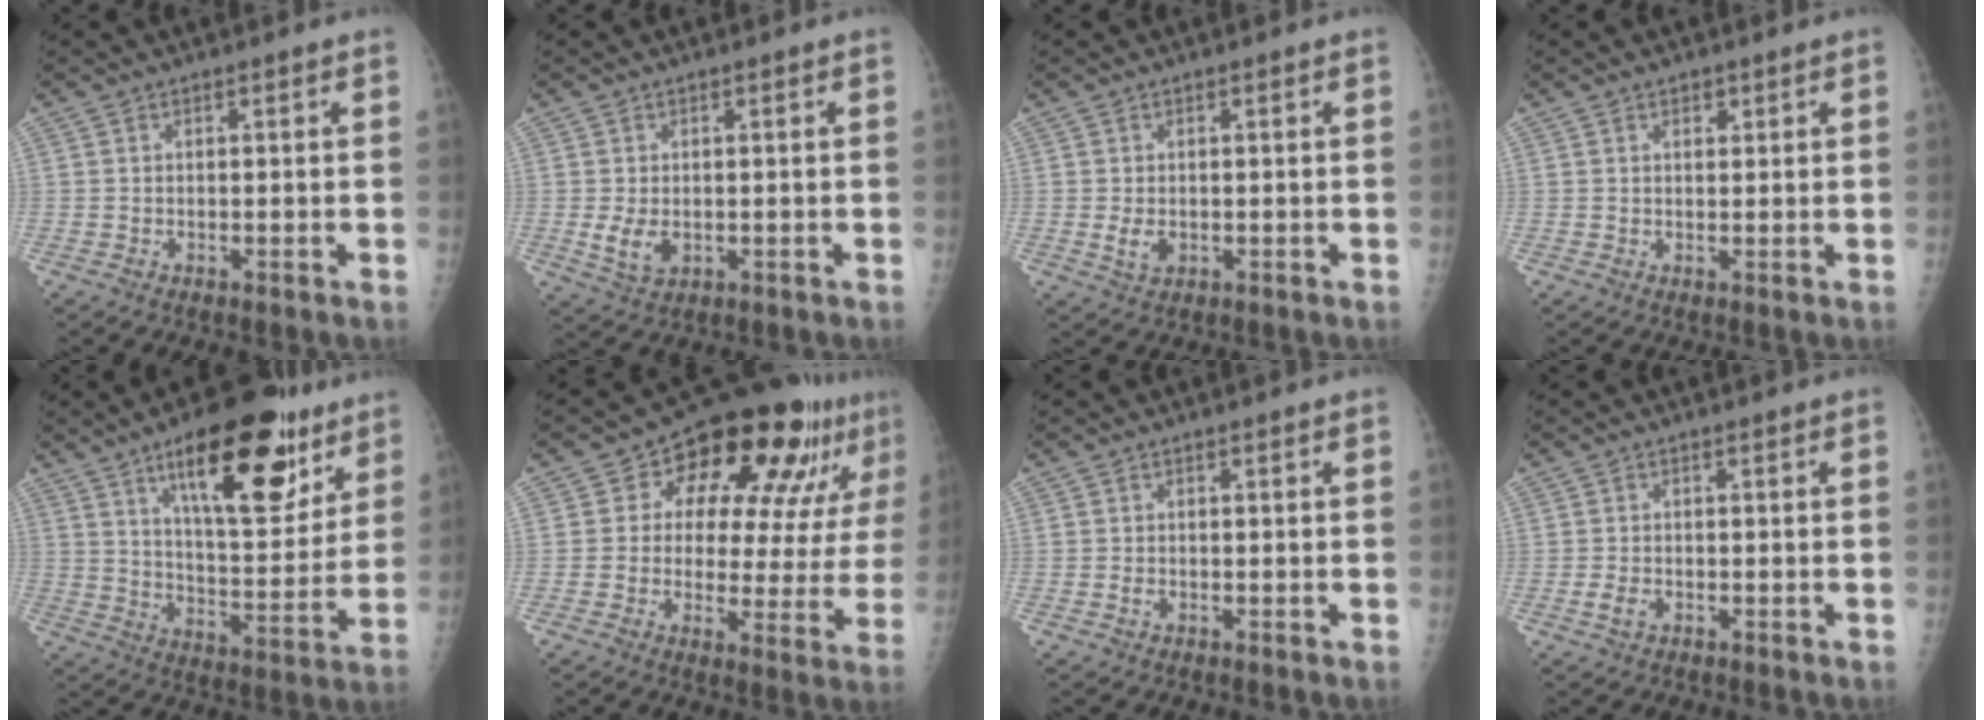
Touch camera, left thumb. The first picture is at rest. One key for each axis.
{"total": 4.3, "fx": -0.4, "fy": 2.9, "fz": 3.1, "tx": -0.051, "ty": -0.009, "tz": 0.000}
{"total": 2.7, "fx": -0.2, "fy": 1.9, "fz": 1.9, "tx": -0.029, "ty": -0.005, "tz": 0.001}
{"total": 1.7, "fx": 1.0, "fy": 1.1, "fz": 0.9, "tx": -0.004, "ty": -0.004, "tz": 0.014}
{"total": 22.4, "fx": 12.4, "fy": 8.6, "fz": 16.6, "tx": -0.205, "ty": -0.050, "tz": 0.195}
{"total": 19.7, "fx": 9.7, "fy": 9.4, "fz": 14.3, "tx": -0.148, "ty": -0.011, "tz": 0.134}
{"total": 0.9, "fx": -0.2, "fy": 0.6, "fz": 0.6, "tx": -0.007, "ty": 0.000, "tz": -0.004}
{"total": 2.1, "fx": -0.8, "fy": 1.4, "fz": 1.4, "tx": -0.023, "ty": 0.001, "tz": -0.014}